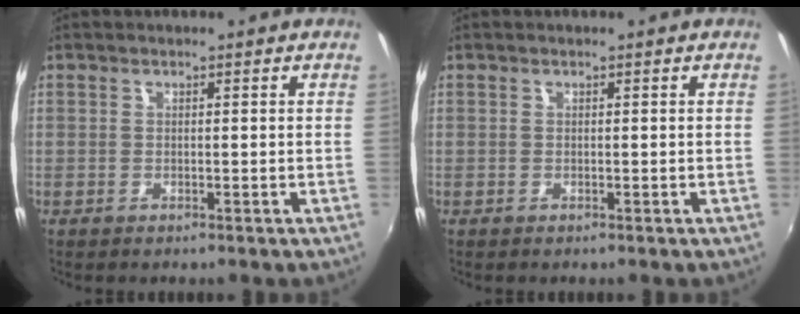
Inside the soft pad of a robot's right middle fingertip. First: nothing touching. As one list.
[{"total": 0.0}]